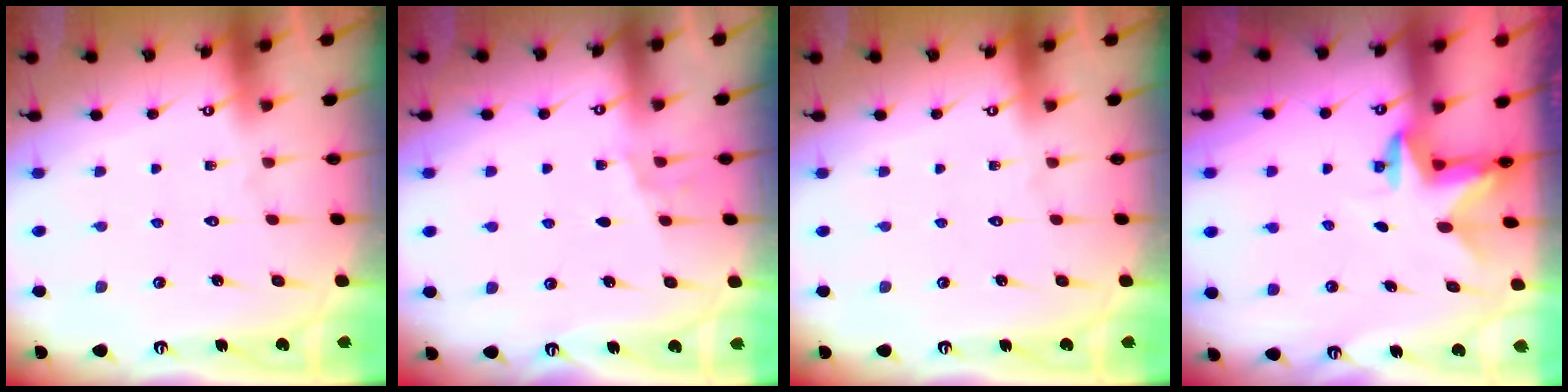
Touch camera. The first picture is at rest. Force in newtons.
{"total": 4.3, "press": 3.6, "slide": 2.4}
{"total": 0.0}
{"total": 2.4, "press": 2.3, "slide": 0.4}